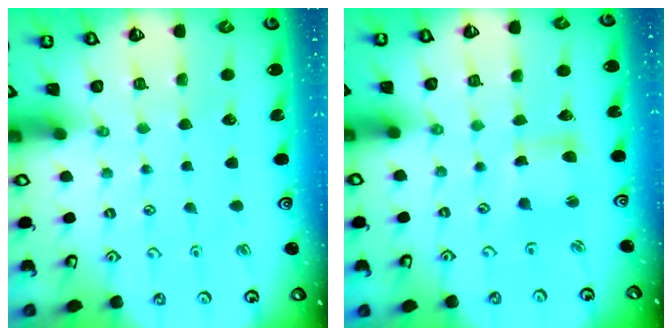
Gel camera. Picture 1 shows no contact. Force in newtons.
{"total": 3.5, "press": 3.5, "slide": 0.3}